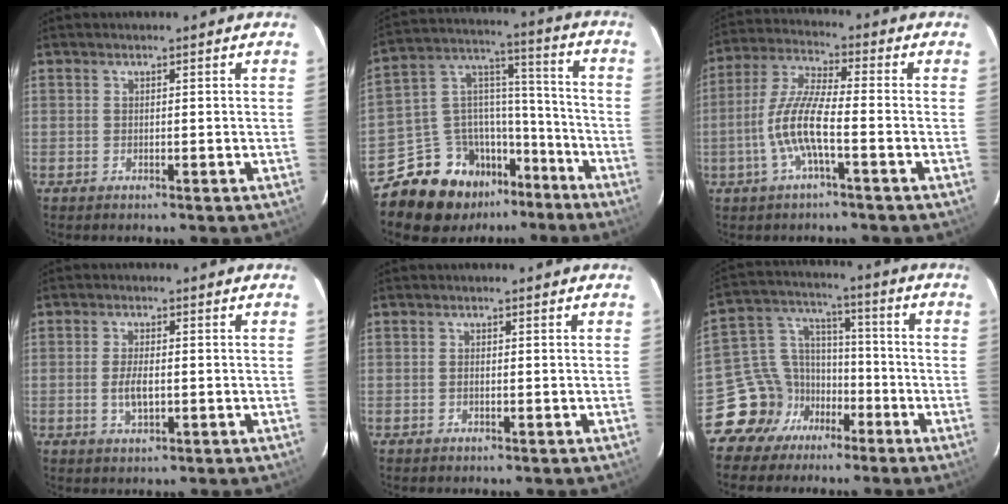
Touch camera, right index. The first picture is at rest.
{"total": 16.0, "force": [-11.7, 9.7, 5.1], "torque": [-0.110, 0.061, -0.183]}
{"total": 9.5, "force": [-3.0, 1.4, 8.9], "torque": [-0.196, 0.004, -0.060]}
{"total": 4.1, "force": [-0.6, 1.7, 3.6], "torque": [-0.072, -0.002, -0.010]}
{"total": 0.6, "force": [-0.2, 0.4, 0.5], "torque": [-0.010, 0.002, -0.004]}
{"total": 10.8, "force": [-6.6, 8.3, 1.8], "torque": [-0.049, 0.054, -0.115]}